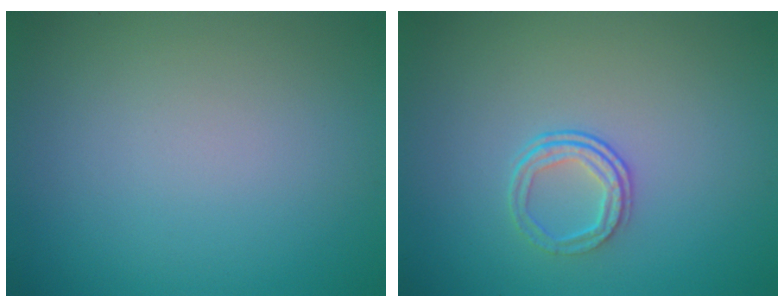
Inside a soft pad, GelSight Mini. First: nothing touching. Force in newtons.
{"total": 2.1, "press": 1.4, "slide": 1.5}